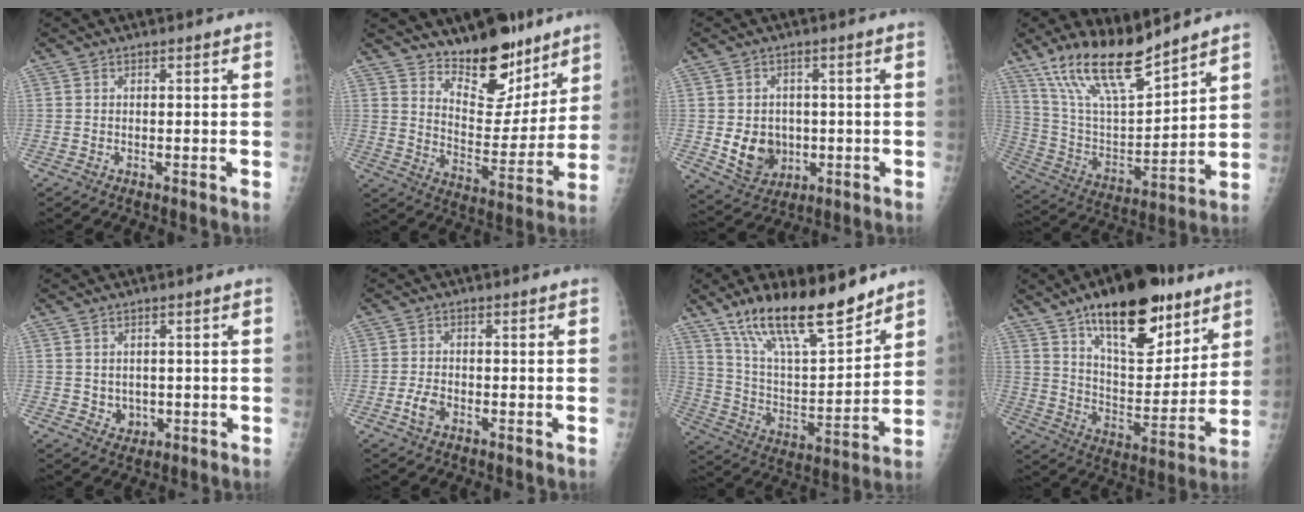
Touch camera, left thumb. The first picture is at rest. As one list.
[{"total": 15.0, "force": [11.6, 6.6, 6.9], "torque": [-0.051, -0.096, 0.190]}, {"total": 8.2, "force": [-0.8, 7.0, 4.3], "torque": [-0.039, -0.002, 0.004]}, {"total": 17.4, "force": [13.5, 4.4, 10.0], "torque": [-0.163, -0.068, 0.263]}, {"total": 2.8, "force": [0.1, 2.5, 1.3], "torque": [-0.010, -0.003, 0.011]}, {"total": 2.9, "force": [-1.3, 1.8, 1.9], "torque": [-0.039, 0.007, -0.024]}, {"total": 20.4, "force": [14.9, 6.1, 12.5], "torque": [-0.184, -0.077, 0.267]}, {"total": 23.9, "force": [14.7, 10.1, 15.9], "torque": [-0.203, -0.063, 0.240]}]